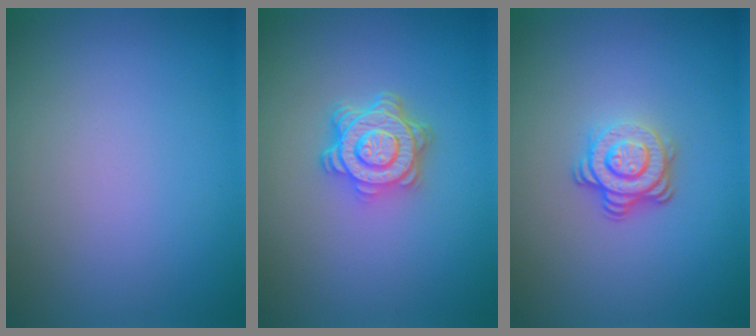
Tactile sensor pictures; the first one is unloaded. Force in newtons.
{"total": 4.6, "press": 3.4, "slide": 3.1}
{"total": 3.6, "press": 2.6, "slide": 2.5}